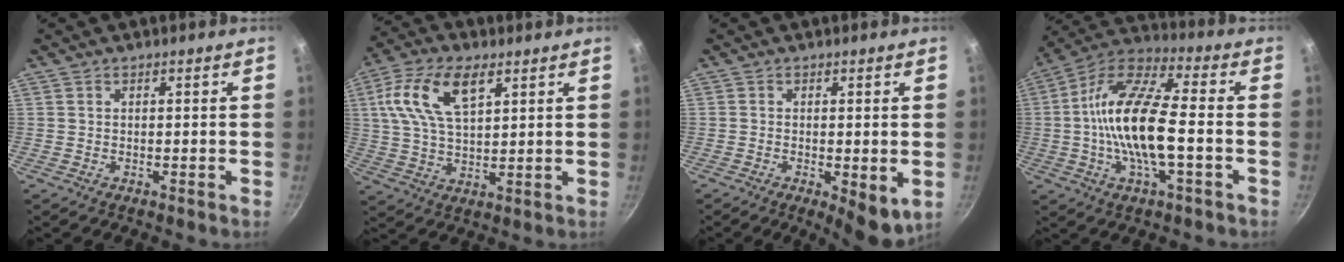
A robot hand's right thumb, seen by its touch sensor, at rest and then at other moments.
{"total": 12.9, "force": [4.9, 6.6, 10.0], "torque": [-0.187, 0.001, 0.087]}
{"total": 6.2, "force": [-1.4, 2.2, 5.6], "torque": [-0.074, -0.010, -0.012]}
{"total": 17.3, "force": [-2.0, 6.1, 16.1], "torque": [-0.307, 0.034, -0.057]}